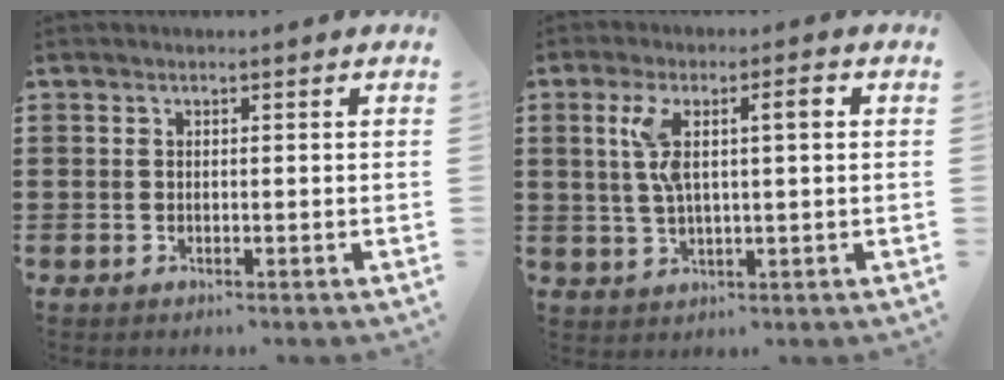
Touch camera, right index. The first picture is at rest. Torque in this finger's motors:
{"motor_torque": [0.30, -0.09, 0.27, 0.13]}